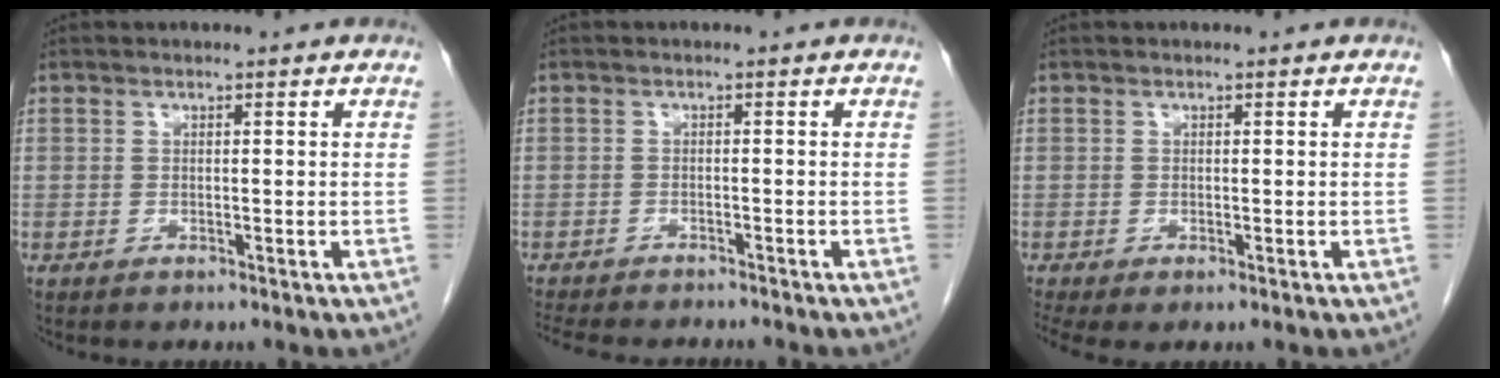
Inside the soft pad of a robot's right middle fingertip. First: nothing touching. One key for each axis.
{"total": 10.0, "fx": -9.1, "fy": 1.6, "fz": 3.7, "tx": -0.064, "ty": -0.012, "tz": -0.128}
{"total": 2.4, "fx": -1.5, "fy": 0.7, "fz": 1.8, "tx": -0.035, "ty": -0.012, "tz": -0.024}